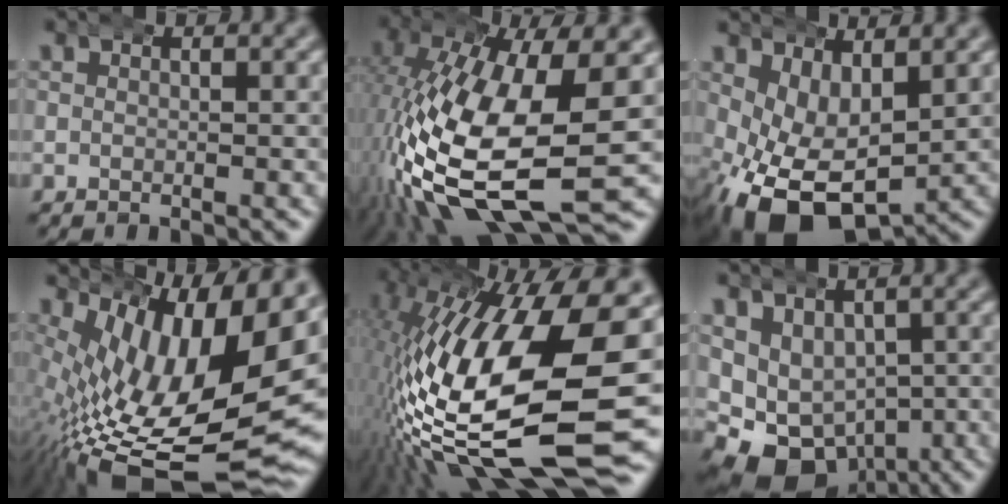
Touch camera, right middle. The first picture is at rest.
{"total": 14.3, "force": [-2.5, 6.6, 12.5], "torque": [-0.260, -0.047, -0.008]}
{"total": 9.7, "force": [-2.8, 6.0, 7.0], "torque": [-0.154, -0.052, -0.027]}
{"total": 16.4, "force": [-3.4, 7.6, 14.1], "torque": [-0.234, -0.037, -0.024]}
{"total": 21.2, "force": [-4.5, 9.7, 18.3], "torque": [-0.327, -0.036, -0.039]}
{"total": 10.9, "force": [-3.3, 9.2, 5.0], "torque": [-0.127, -0.056, -0.039]}